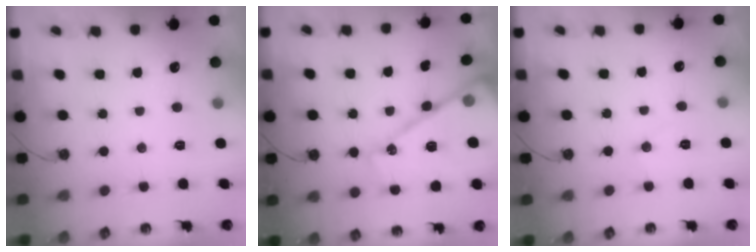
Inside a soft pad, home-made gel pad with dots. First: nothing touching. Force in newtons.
{"total": 18.5, "press": 18.4, "slide": 1.4}
{"total": 5.7, "press": 5.7, "slide": 0.6}